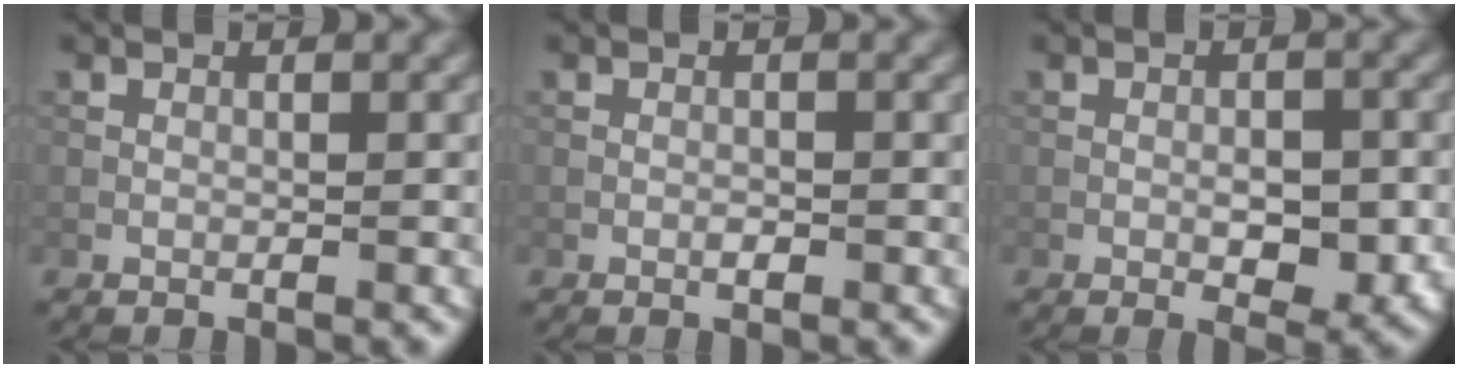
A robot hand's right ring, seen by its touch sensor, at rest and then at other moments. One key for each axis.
{"total": 0.6, "fx": -0.3, "fy": 0.3, "fz": 0.5, "tx": -0.009, "ty": 0.001, "tz": -0.006}
{"total": 3.3, "fx": -0.8, "fy": 1.5, "fz": 2.8, "tx": -0.035, "ty": 0.002, "tz": -0.011}